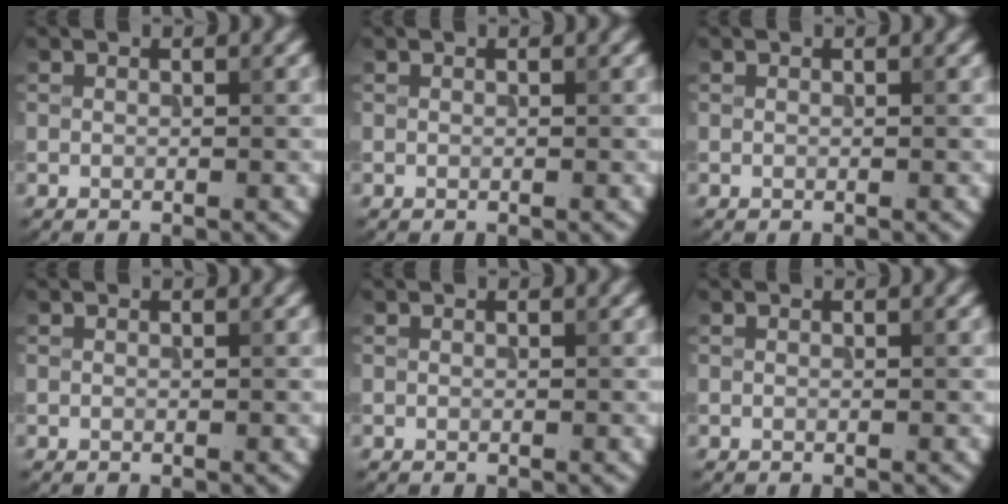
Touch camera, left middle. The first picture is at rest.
{"total": 0.0}
{"total": 0.0}
{"total": 0.0}
{"total": 0.0}
{"total": 0.0}